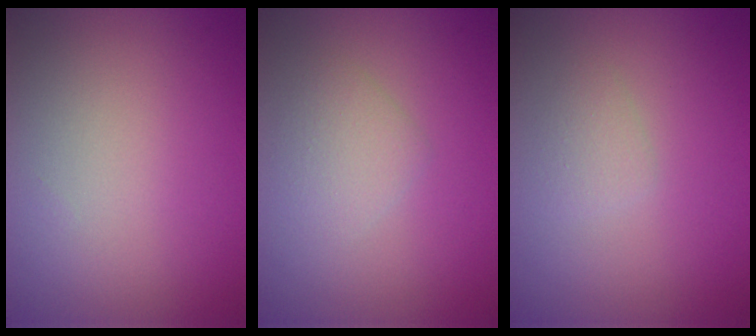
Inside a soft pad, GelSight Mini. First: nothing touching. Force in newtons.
{"total": 1.9, "press": 1.9, "slide": 0.1}
{"total": 1.1, "press": 1.1, "slide": 0.1}